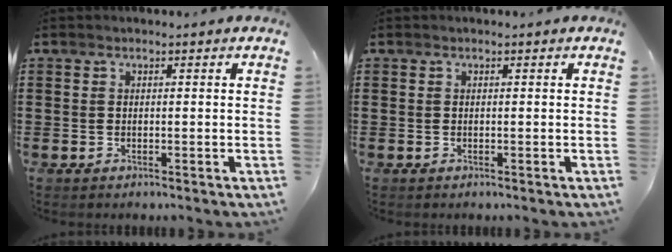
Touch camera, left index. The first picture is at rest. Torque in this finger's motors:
{"motor_torque": [0.00, 0.00, 0.00, 0.01]}